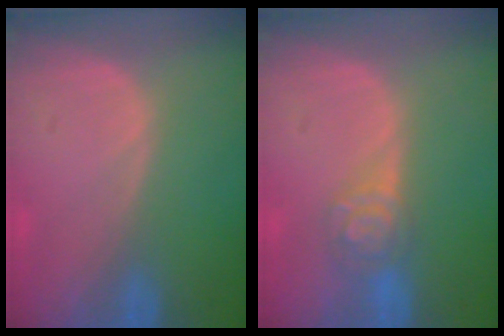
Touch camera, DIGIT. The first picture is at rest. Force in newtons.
{"total": 4.2, "press": 4.1, "slide": 0.6}